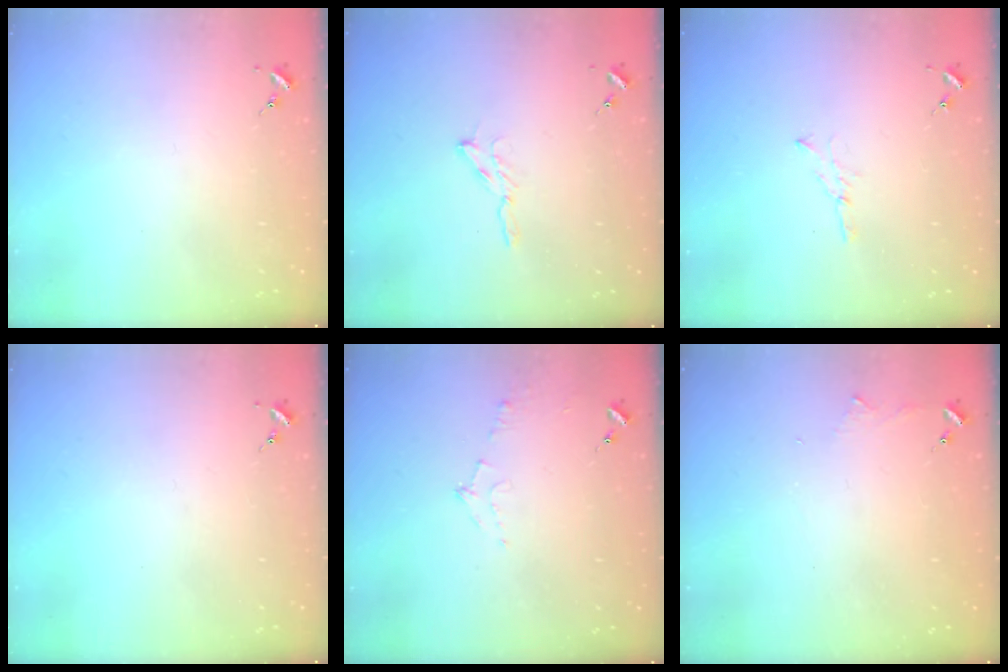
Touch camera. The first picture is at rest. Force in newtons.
{"total": 5.2, "press": 5.2, "slide": 0.5}
{"total": 2.8, "press": 2.8, "slide": 0.3}
{"total": 0.0}
{"total": 7.2, "press": 7.2, "slide": 0.8}
{"total": 3.5, "press": 3.5, "slide": 0.4}